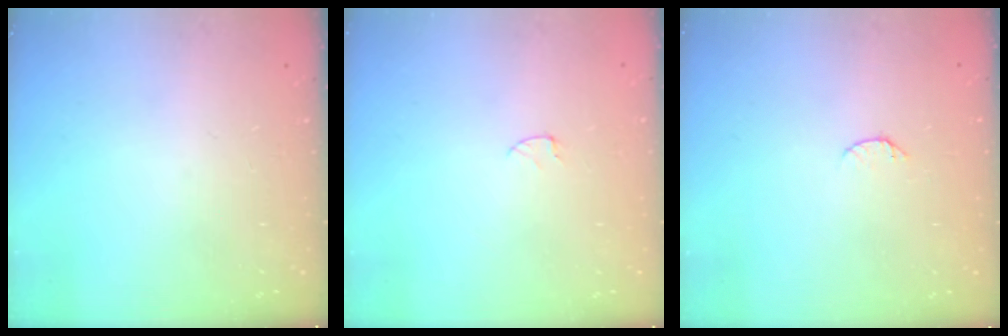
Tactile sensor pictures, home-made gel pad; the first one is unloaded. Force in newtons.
{"total": 2.5, "press": 2.5, "slide": 0.2}
{"total": 5.6, "press": 5.5, "slide": 0.6}